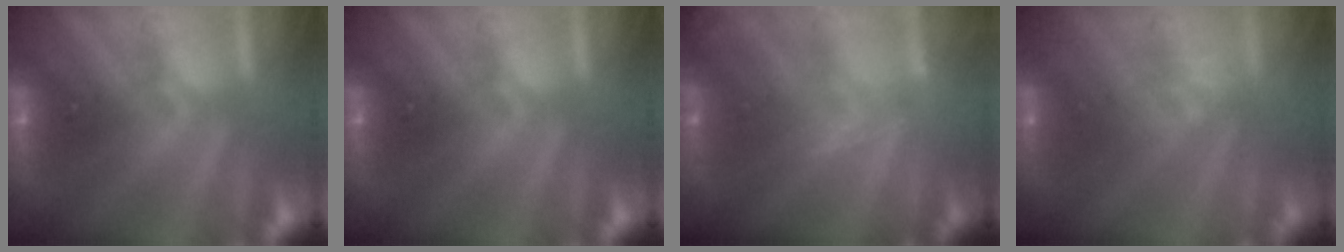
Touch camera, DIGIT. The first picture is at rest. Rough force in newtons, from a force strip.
{"total": 0.0}
{"total": 1.7}
{"total": 3.8}